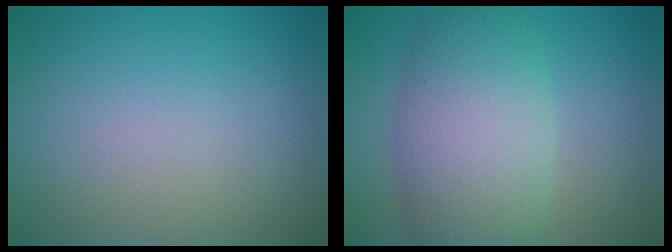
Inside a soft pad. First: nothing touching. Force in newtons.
{"total": 7.5, "press": 7.5, "slide": 0.3}